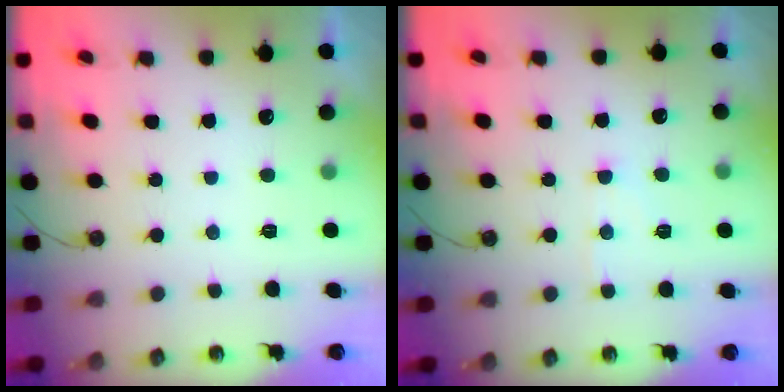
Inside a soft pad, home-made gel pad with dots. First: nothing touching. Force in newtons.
{"total": 4.8, "press": 4.8, "slide": 0.6}